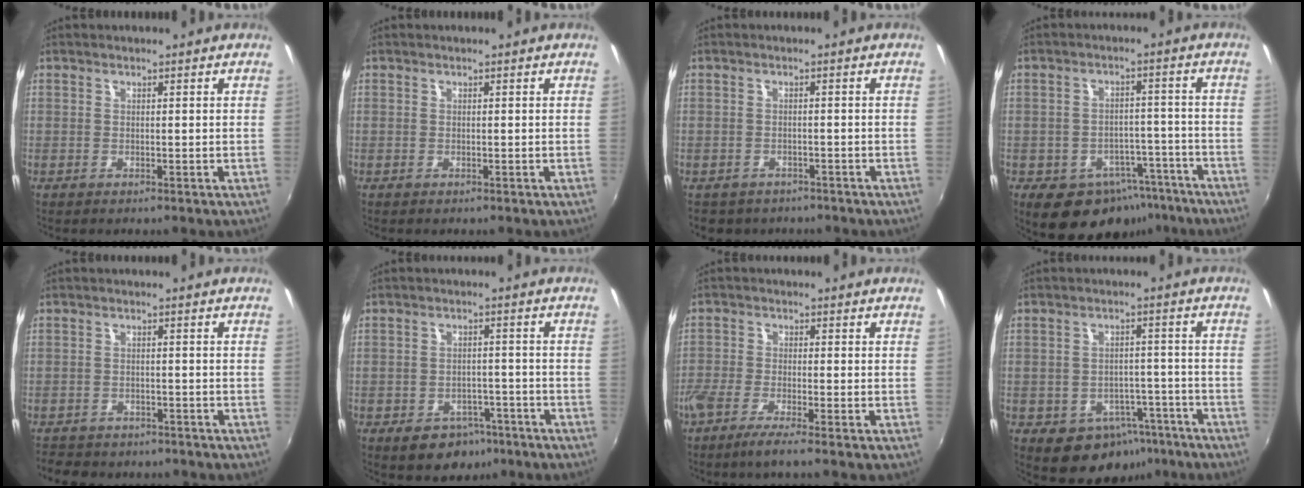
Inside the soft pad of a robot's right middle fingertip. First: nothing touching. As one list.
[{"total": 0.0}, {"total": 4.0, "force": [-2.9, 2.6, 0.9], "torque": [-0.028, -0.014, -0.040]}, {"total": 13.0, "force": [-8.0, 8.8, 5.3], "torque": [-0.095, 0.025, -0.083]}, {"total": 7.3, "force": [-6.1, 3.4, 2.1], "torque": [-0.059, -0.013, -0.092]}, {"total": 7.7, "force": [-4.8, 5.2, 2.9], "torque": [-0.061, 0.007, -0.053]}, {"total": 5.4, "force": [-4.2, 0.1, 3.4], "torque": [-0.086, -0.018, -0.083]}, {"total": 10.5, "force": [-5.8, 7.7, 4.2], "torque": [-0.075, 0.021, -0.053]}]